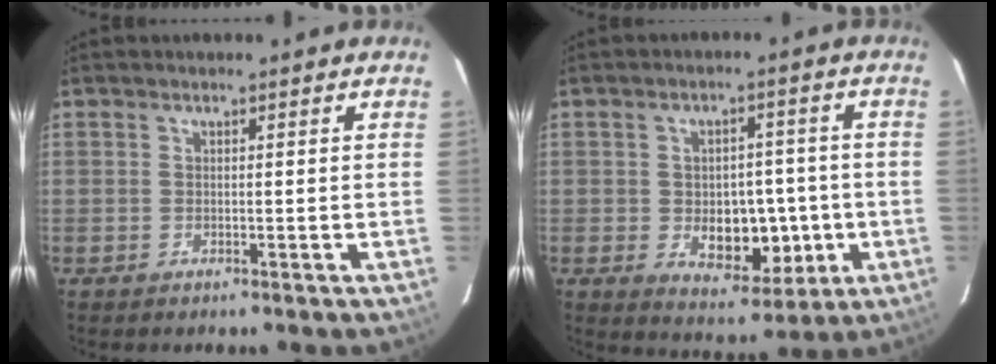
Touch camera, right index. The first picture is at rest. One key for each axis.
{"total": 9.2, "fx": -1.5, "fy": 5.6, "fz": 7.1, "tx": -0.092, "ty": 0.008, "tz": -0.009}